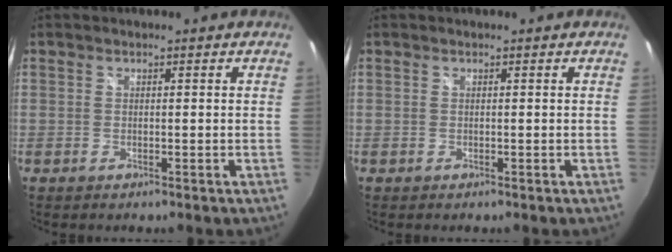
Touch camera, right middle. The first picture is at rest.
{"total": 0.0}